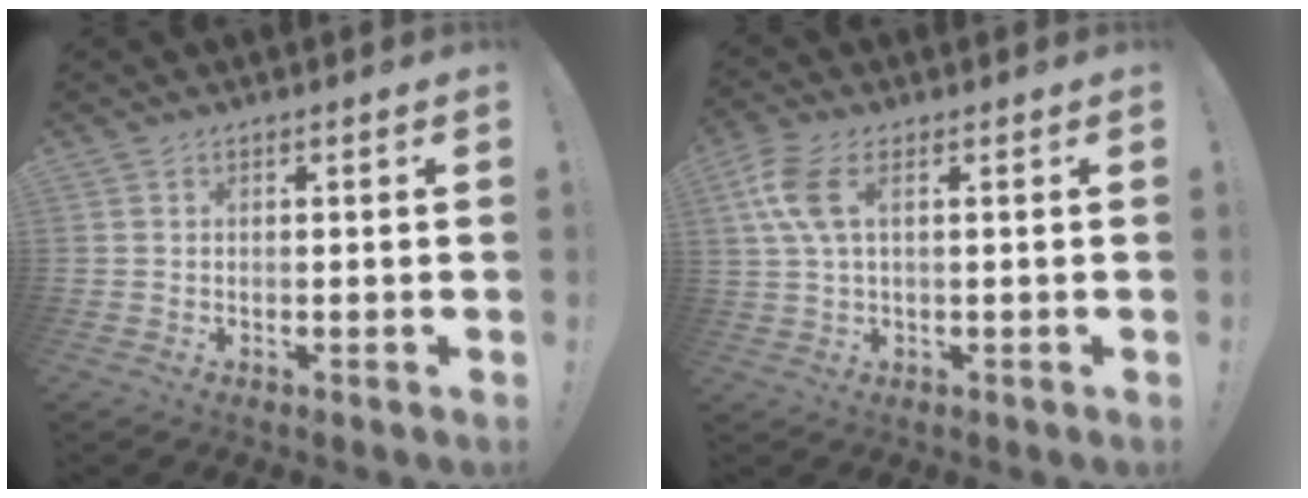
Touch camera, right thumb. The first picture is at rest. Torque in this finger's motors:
{"motor_torque": [0.09, 0.19, 0.19, -0.17, 0.14]}